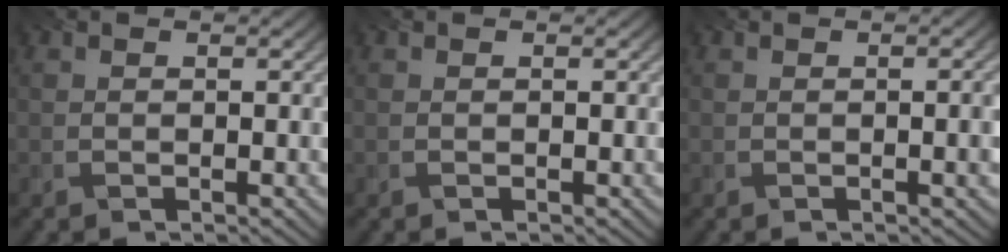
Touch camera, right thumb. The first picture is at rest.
{"total": 0.0}
{"total": 2.0, "force": [-0.3, 0.0, 2.0], "torque": [-0.023, 0.005, -0.006]}